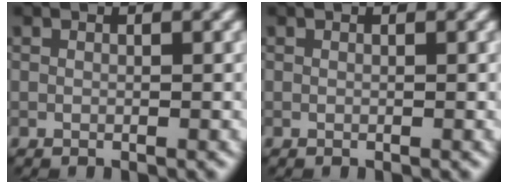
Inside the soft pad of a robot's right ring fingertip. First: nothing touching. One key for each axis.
{"total": 0.0}